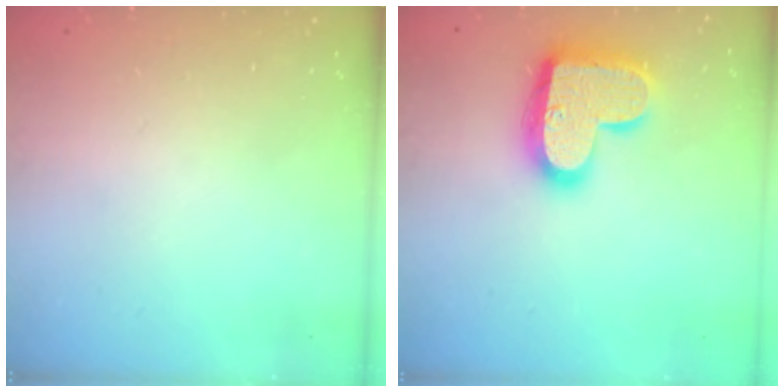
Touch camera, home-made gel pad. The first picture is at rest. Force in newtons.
{"total": 18.9, "press": 18.9, "slide": 1.1}